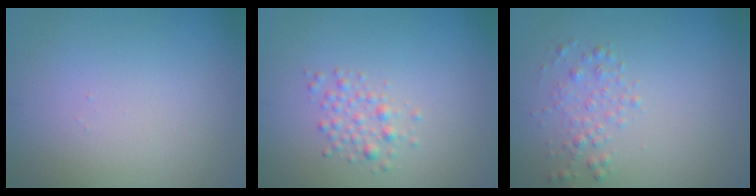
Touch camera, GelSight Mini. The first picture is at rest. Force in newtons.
{"total": 1.7, "press": 1.7, "slide": 0.0}
{"total": 1.6, "press": 1.6, "slide": 0.0}